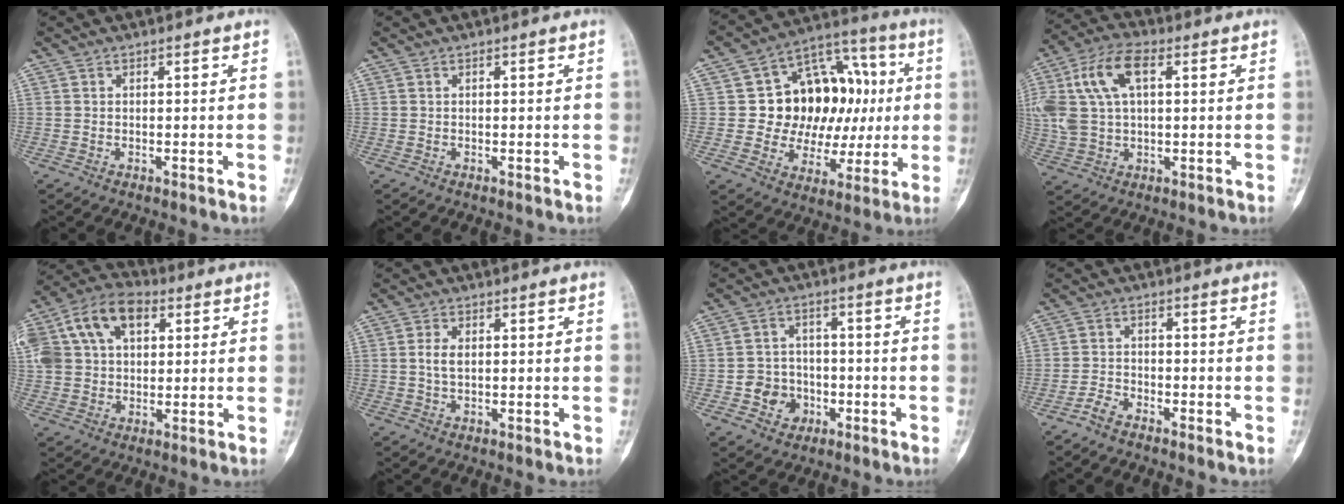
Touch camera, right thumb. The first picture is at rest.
{"total": 0.0}
{"total": 20.3, "force": [2.0, 15.0, 13.5], "torque": [-0.125, 0.035, 0.041]}
{"total": 14.2, "force": [3.6, 7.9, 11.2], "torque": [-0.242, 0.024, 0.069]}
{"total": 19.2, "force": [6.4, 12.9, 12.7], "torque": [-0.257, 0.036, 0.108]}
{"total": 2.7, "force": [0.3, 1.4, 2.2], "torque": [-0.050, 0.002, 0.006]}
{"total": 6.5, "force": [-2.2, 5.8, 2.2], "torque": [-0.004, 0.018, -0.034]}
{"total": 2.7, "force": [-2.2, 0.9, 1.1], "torque": [-0.028, 0.014, -0.046]}